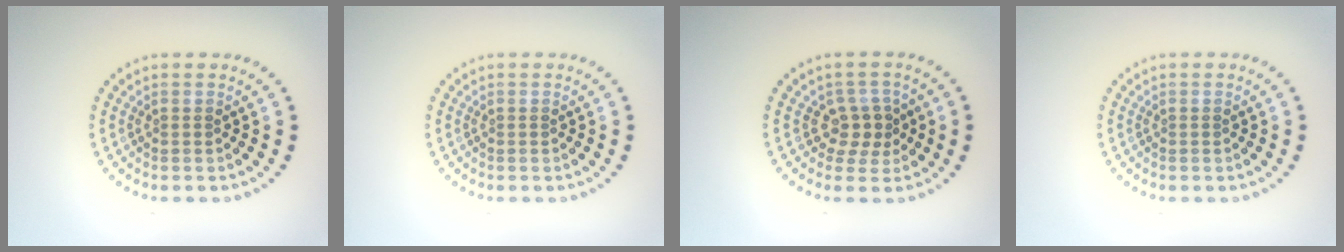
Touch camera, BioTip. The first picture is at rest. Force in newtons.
{"total": 0.0}
{"total": 2.3, "press": 2.0, "slide": 1.1}
{"total": 0.0}